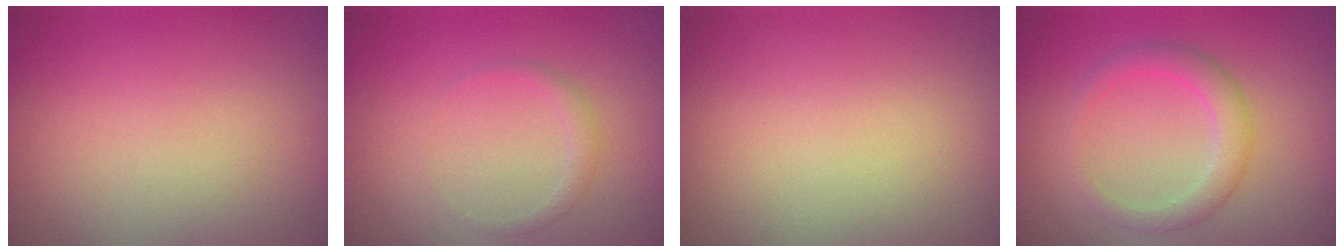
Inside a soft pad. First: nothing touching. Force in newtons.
{"total": 1.0, "press": 1.0, "slide": 0.1}
{"total": 0.0}
{"total": 2.4, "press": 2.4, "slide": 0.1}